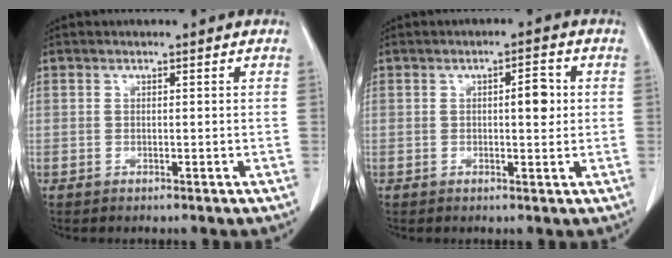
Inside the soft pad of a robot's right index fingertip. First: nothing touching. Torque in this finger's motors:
{"motor_torque": [0.51, -0.04, 0.06, 0.03]}